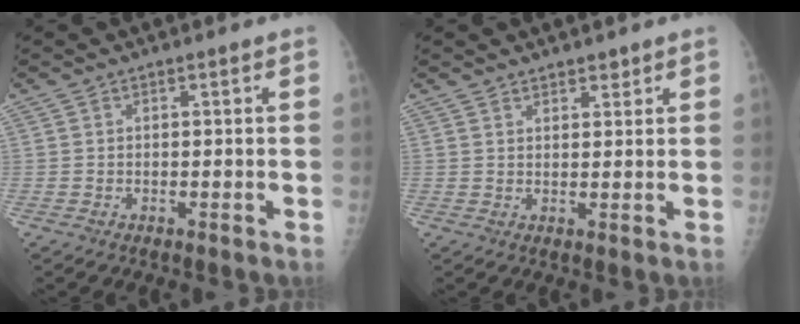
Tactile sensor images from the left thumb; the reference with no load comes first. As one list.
[{"total": 2.0, "force": [1.6, 1.0, 0.6], "torque": [0.008, -0.010, 0.023]}]